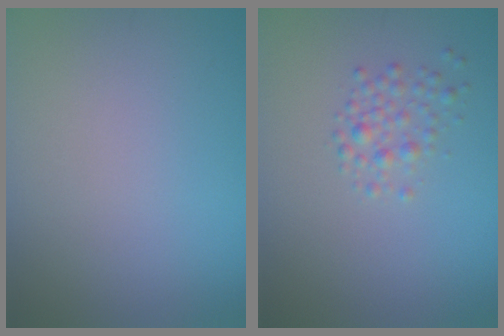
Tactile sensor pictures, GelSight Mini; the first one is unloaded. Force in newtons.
{"total": 1.8, "press": 1.8, "slide": 0.0}